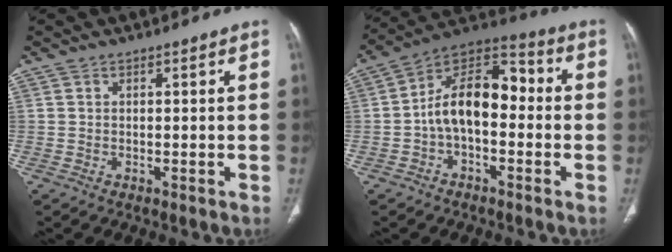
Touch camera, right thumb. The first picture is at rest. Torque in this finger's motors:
{"motor_torque": [1.87, 1.83, 1.30, -0.23, 0.12]}